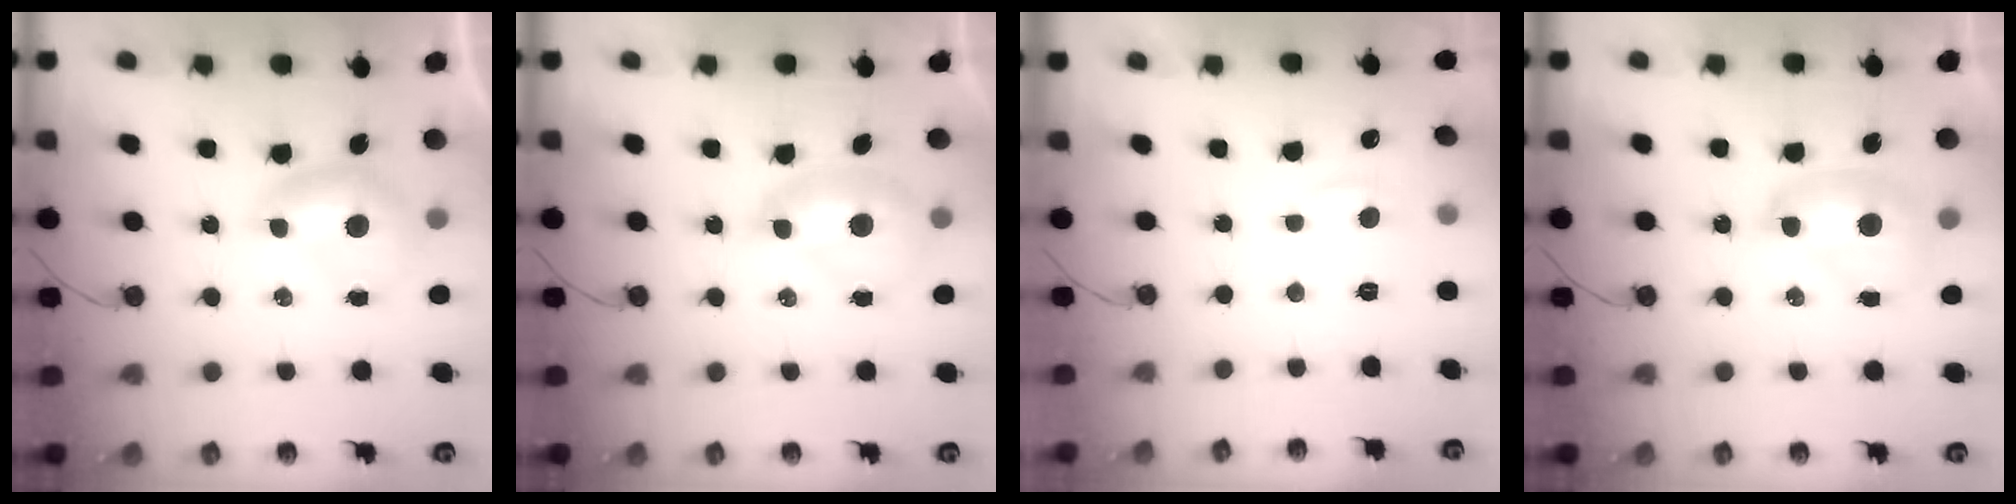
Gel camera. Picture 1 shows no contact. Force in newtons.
{"total": 2.2, "press": 2.1, "slide": 0.7}
{"total": 2.9, "press": 2.9, "slide": 0.4}
{"total": 2.5, "press": 2.5, "slide": 0.2}